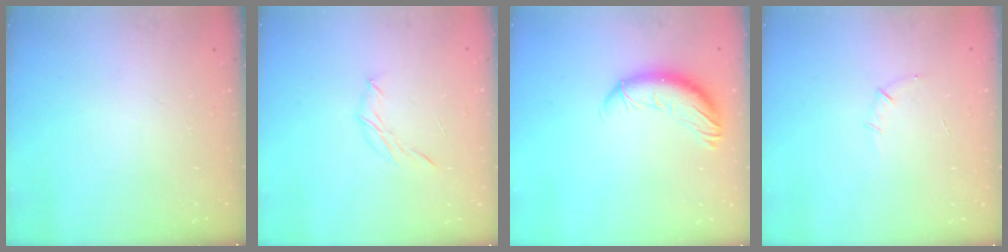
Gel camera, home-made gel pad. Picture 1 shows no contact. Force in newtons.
{"total": 6.1, "press": 5.9, "slide": 1.5}
{"total": 12.0, "press": 11.7, "slide": 2.7}
{"total": 5.5, "press": 5.3, "slide": 1.4}